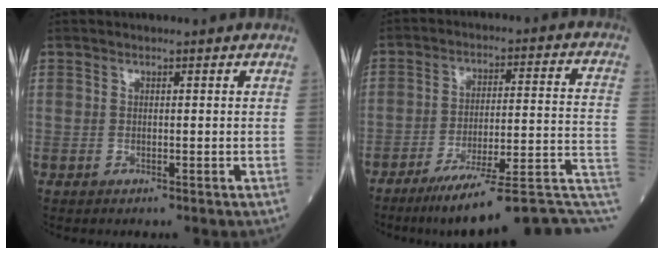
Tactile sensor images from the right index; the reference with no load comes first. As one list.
[{"total": 20.0, "force": [-15.0, 1.6, 13.2], "torque": [-0.116, 0.029, -0.219]}]